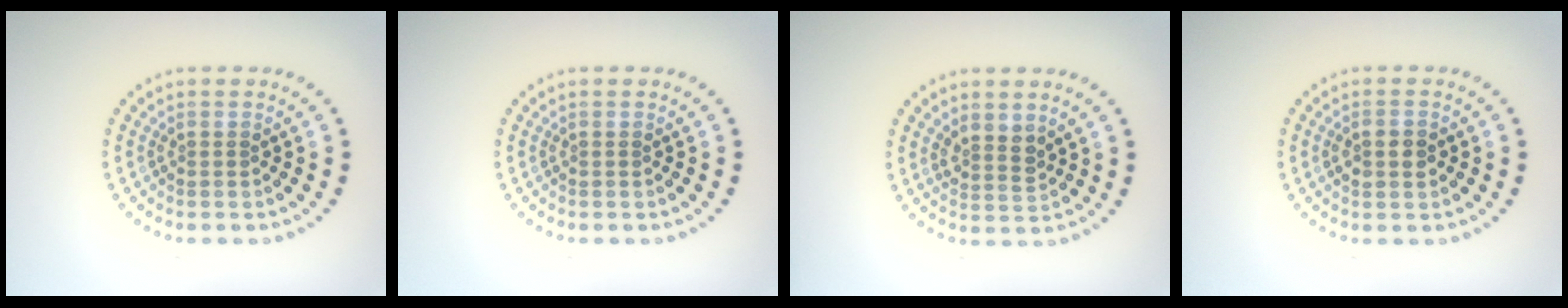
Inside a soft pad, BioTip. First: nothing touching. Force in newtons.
{"total": 0.0}
{"total": 2.0, "press": 1.7, "slide": 1.2}
{"total": 1.8, "press": 1.8, "slide": 0.2}